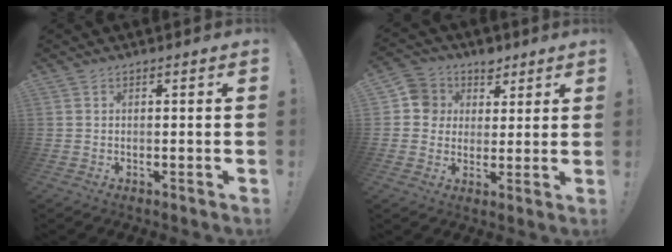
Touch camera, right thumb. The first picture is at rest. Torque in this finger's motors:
{"motor_torque": [0.00, 0.01, -0.08, 0.11, 0.01]}